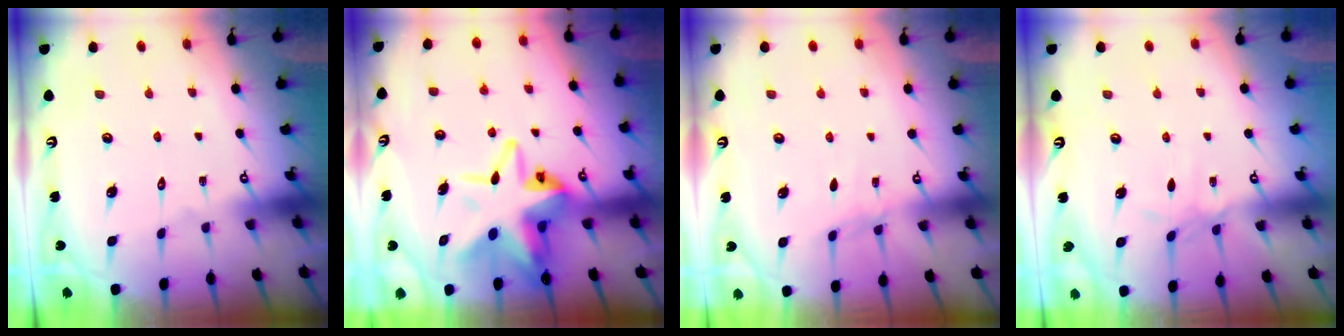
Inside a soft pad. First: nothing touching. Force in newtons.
{"total": 14.7, "press": 14.5, "slide": 2.2}
{"total": 4.5, "press": 4.5, "slide": 0.5}
{"total": 3.3, "press": 3.3, "slide": 0.5}